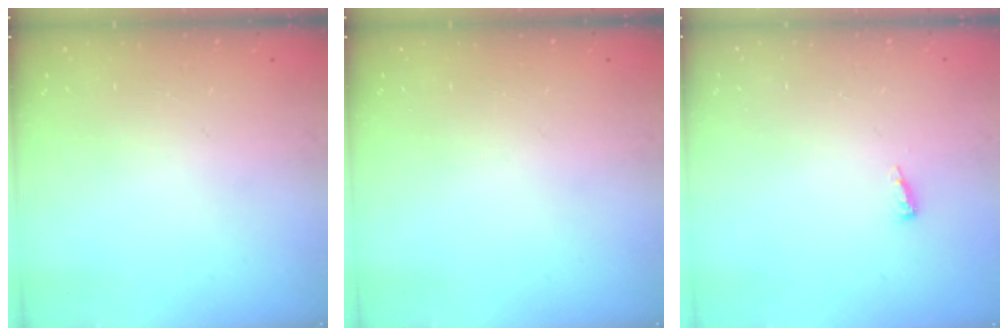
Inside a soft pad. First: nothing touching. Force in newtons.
{"total": 0.0}
{"total": 5.0, "press": 4.9, "slide": 0.9}